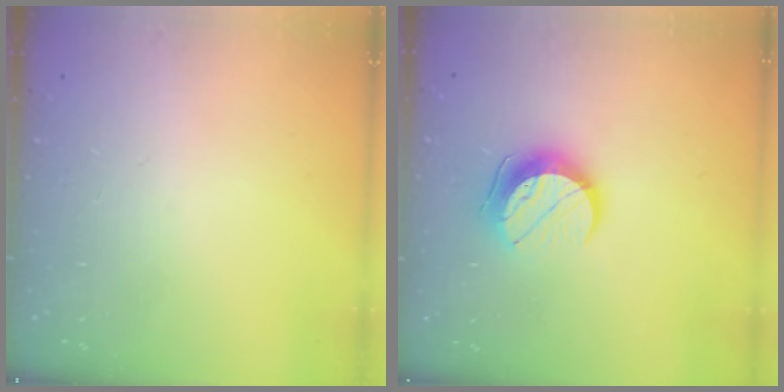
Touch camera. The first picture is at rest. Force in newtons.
{"total": 10.4, "press": 10.3, "slide": 0.7}